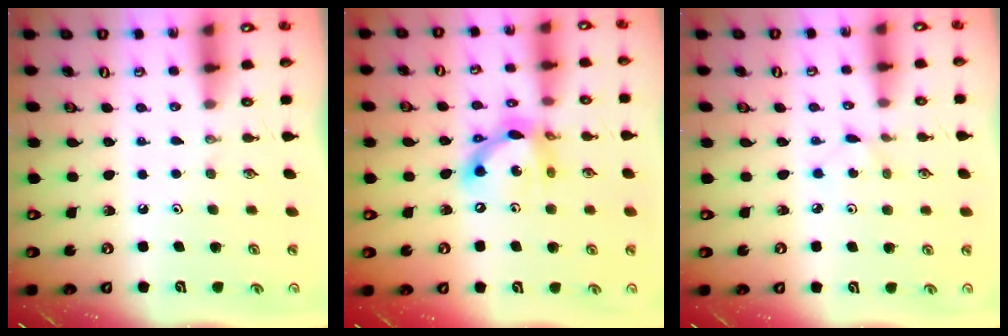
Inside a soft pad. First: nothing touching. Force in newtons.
{"total": 14.2, "press": 14.1, "slide": 1.1}
{"total": 1.9, "press": 1.9, "slide": 0.3}